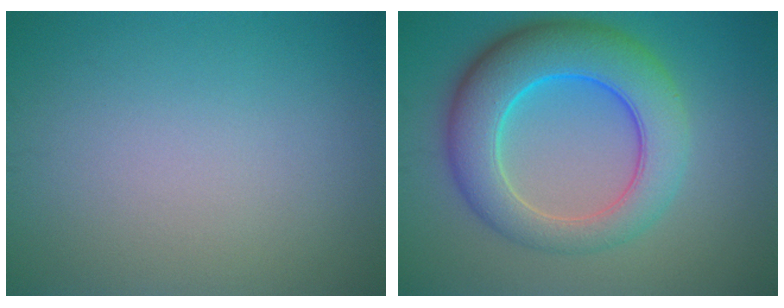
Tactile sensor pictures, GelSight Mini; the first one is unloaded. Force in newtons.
{"total": 8.9, "press": 8.9, "slide": 0.1}